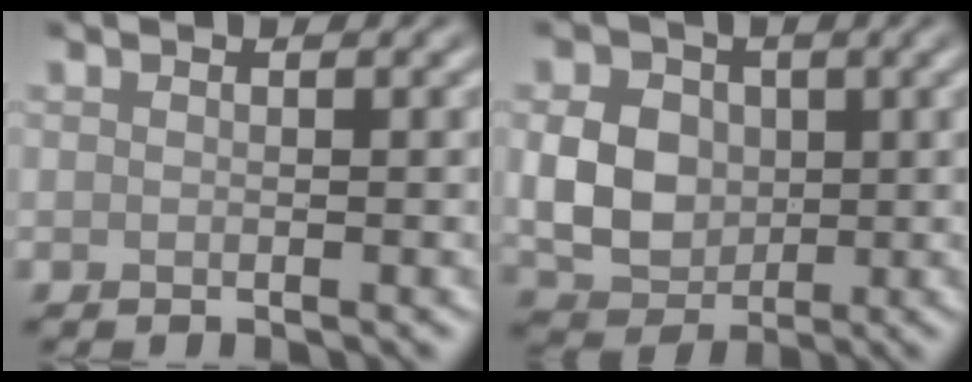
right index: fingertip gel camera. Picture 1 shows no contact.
{"total": 5.5, "force": [0.3, 4.4, 3.3], "torque": [-0.066, 0.000, 0.005]}